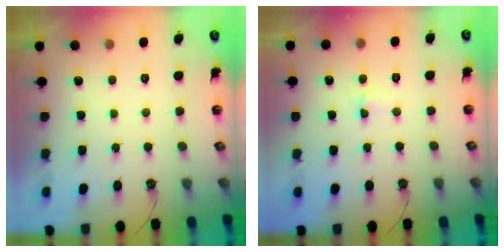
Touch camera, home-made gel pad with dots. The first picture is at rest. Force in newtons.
{"total": 2.0, "press": 1.9, "slide": 0.5}